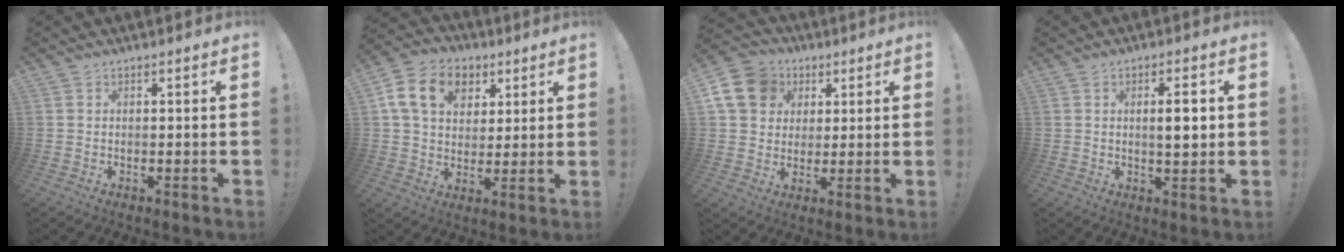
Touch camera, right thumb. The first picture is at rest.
{"total": 15.4, "force": [5.7, 11.5, 8.4], "torque": [-0.126, -0.010, 0.112]}
{"total": 14.2, "force": [4.6, 11.9, 6.1], "torque": [-0.094, -0.012, 0.095]}
{"total": 5.3, "force": [0.6, 1.2, 5.1], "torque": [-0.073, -0.006, 0.003]}